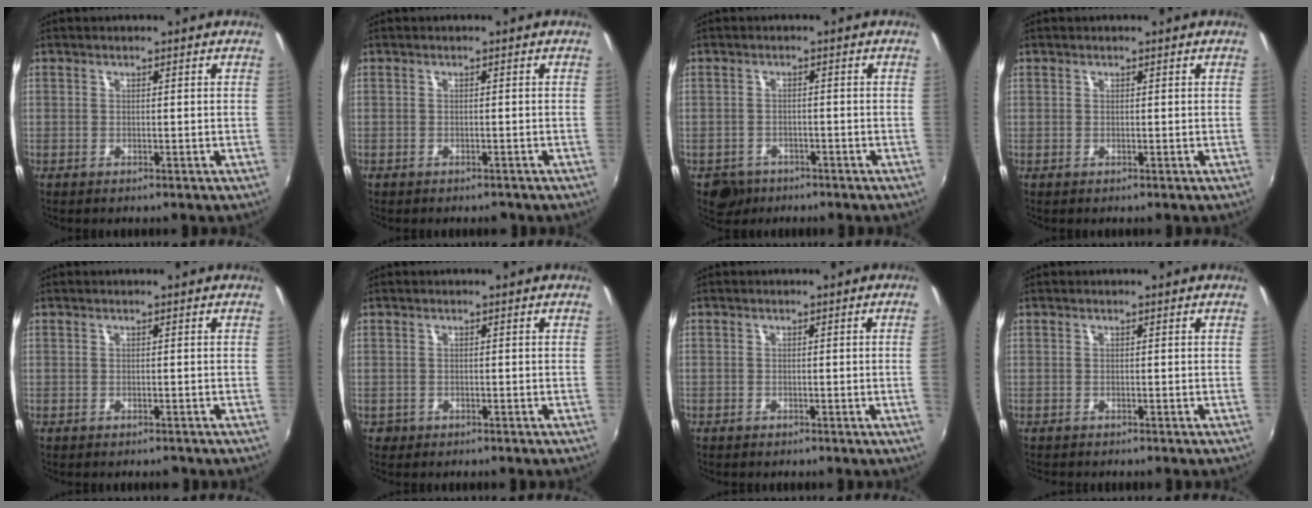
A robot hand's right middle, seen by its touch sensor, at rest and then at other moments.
{"total": 1.5, "force": [-1.2, 0.9, 0.4], "torque": [-0.010, -0.005, -0.015]}
{"total": 4.1, "force": [-2.7, 3.0, 0.9], "torque": [-0.029, -0.002, -0.041]}
{"total": 0.0}
{"total": 1.2, "force": [-1.0, 0.6, 0.2], "torque": [-0.008, -0.003, -0.012]}
{"total": 1.6, "force": [-0.8, 1.3, 0.3], "torque": [-0.011, -0.004, -0.012]}
{"total": 1.2, "force": [-0.3, -0.7, 1.0], "torque": [-0.014, -0.005, -0.004]}
{"total": 1.0, "force": [-1.0, 0.1, 0.3], "torque": [-0.007, -0.006, -0.016]}